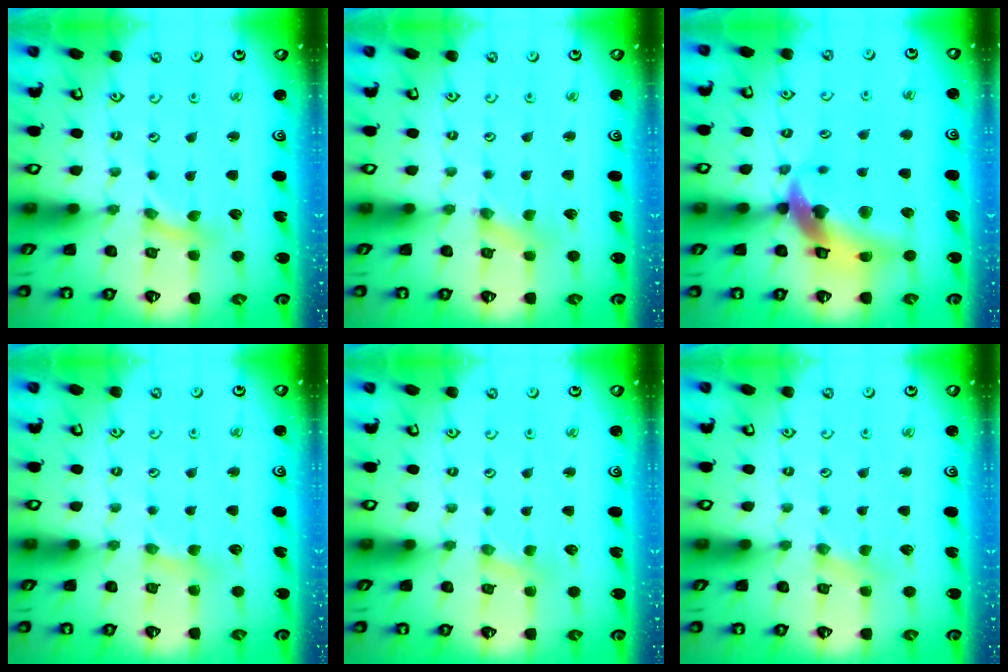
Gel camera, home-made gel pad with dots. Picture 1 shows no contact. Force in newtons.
{"total": 1.1, "press": 1.1, "slide": 0.1}
{"total": 16.1, "press": 16.0, "slide": 2.0}
{"total": 2.7, "press": 2.7, "slide": 0.3}
{"total": 0.8, "press": 0.8, "slide": 0.1}
{"total": 1.1, "press": 1.1, "slide": 0.2}